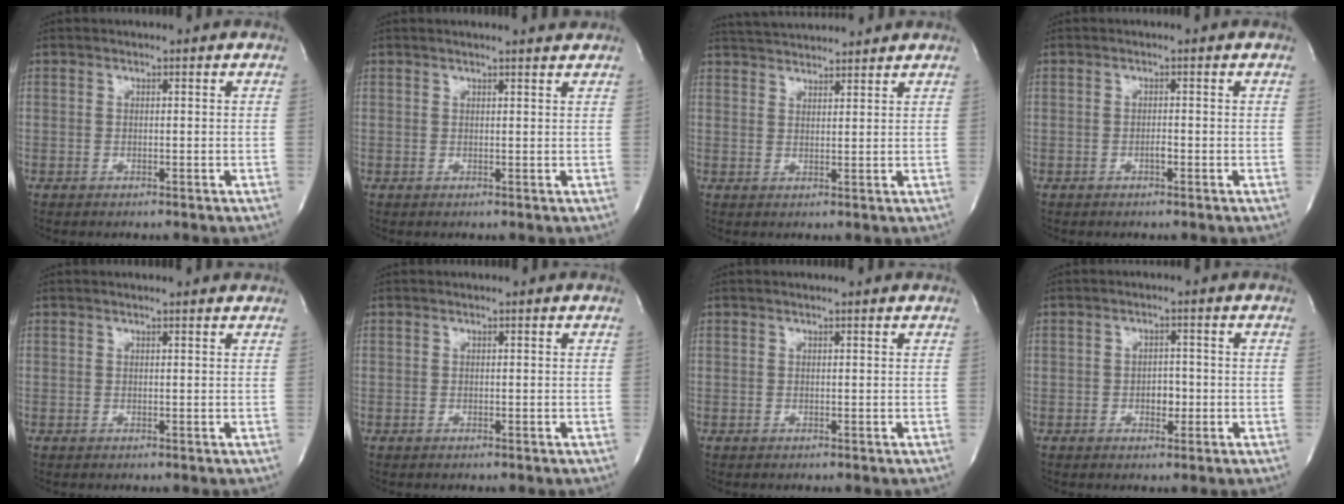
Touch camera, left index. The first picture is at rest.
{"total": 3.5, "force": [3.3, -0.1, 1.1], "torque": [-0.021, 0.004, 0.033]}
{"total": 8.3, "force": [7.9, 0.7, 2.2], "torque": [-0.045, 0.030, 0.124]}
{"total": 0.8, "force": [-0.4, 0.2, 0.7], "torque": [-0.014, 0.002, -0.008]}
{"total": 3.0, "force": [2.9, 0.1, 1.0], "torque": [-0.018, 0.010, 0.028]}
{"total": 0.0}
{"total": 1.1, "force": [1.0, -0.2, 0.4], "torque": [-0.011, 0.005, 0.015]}
{"total": 2.5, "force": [-0.6, 1.5, 1.9], "torque": [-0.025, 0.005, -0.007]}